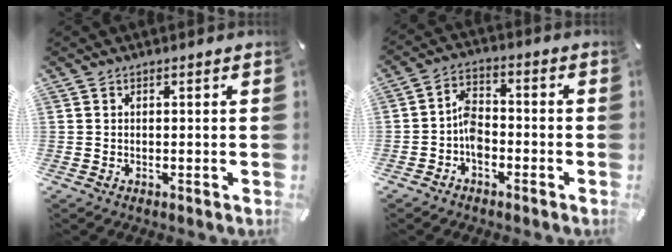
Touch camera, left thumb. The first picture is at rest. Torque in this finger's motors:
{"motor_torque": [0.35, 1.75, 0.42, 0.48, 0.04]}